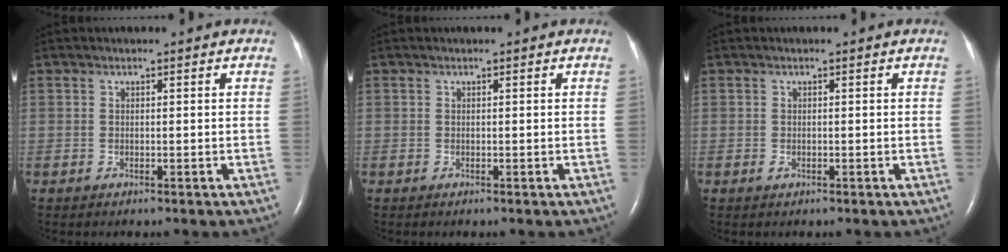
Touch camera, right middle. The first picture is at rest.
{"total": 0.0}
{"total": 0.5, "force": [-0.2, 0.3, 0.4], "torque": [-0.009, -0.001, -0.003]}